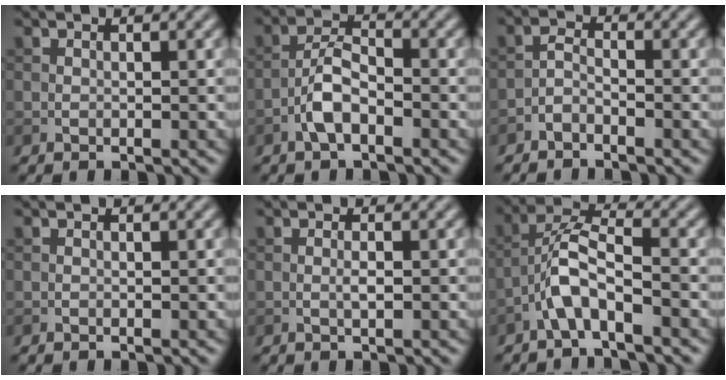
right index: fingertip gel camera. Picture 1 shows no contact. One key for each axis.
{"total": 3.2, "fx": -1.5, "fy": 1.2, "fz": 2.5, "tx": -0.049, "ty": 0.010, "tz": -0.036}
{"total": 1.6, "fx": -1.3, "fy": 0.5, "fz": 0.8, "tx": -0.014, "ty": 0.005, "tz": -0.031}
{"total": 0.0}
{"total": 0.9, "fx": 0.0, "fy": 0.1, "fz": 0.9, "tx": -0.018, "ty": -0.001, "tz": -0.001}
{"total": 4.2, "fx": -2.2, "fy": 1.0, "fz": 3.4, "tx": -0.071, "ty": 0.017, "tz": -0.047}